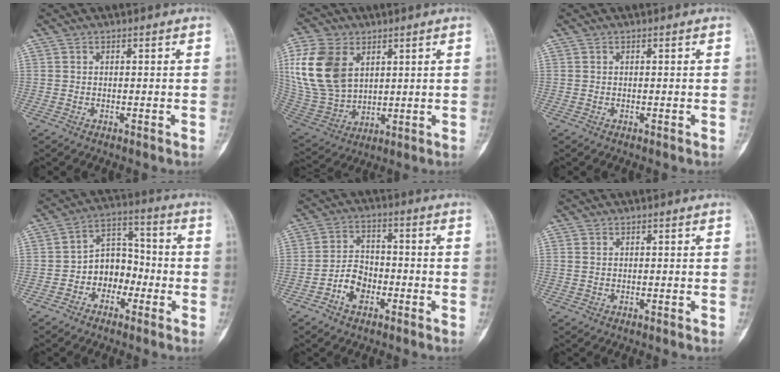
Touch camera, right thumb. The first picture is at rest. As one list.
[{"total": 17.3, "force": [5.4, 11.9, 11.4], "torque": [-0.229, -0.015, 0.119]}, {"total": 0.0}, {"total": 8.8, "force": [-2.7, 6.8, 4.9], "torque": [-0.035, 0.047, -0.059]}, {"total": 6.5, "force": [-3.0, 4.4, 3.6], "torque": [-0.046, 0.029, -0.061]}, {"total": 0.7, "force": [0.2, 0.5, 0.4], "torque": [-0.009, 0.002, 0.003]}]